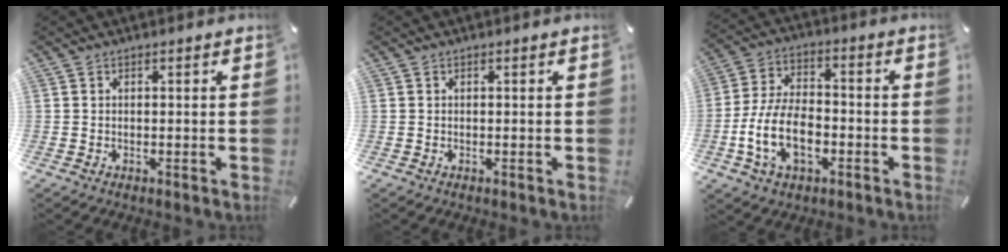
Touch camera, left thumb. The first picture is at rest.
{"total": 0.0}
{"total": 13.8, "force": [-4.8, 8.3, 9.9], "torque": [-0.222, 0.008, -0.089]}